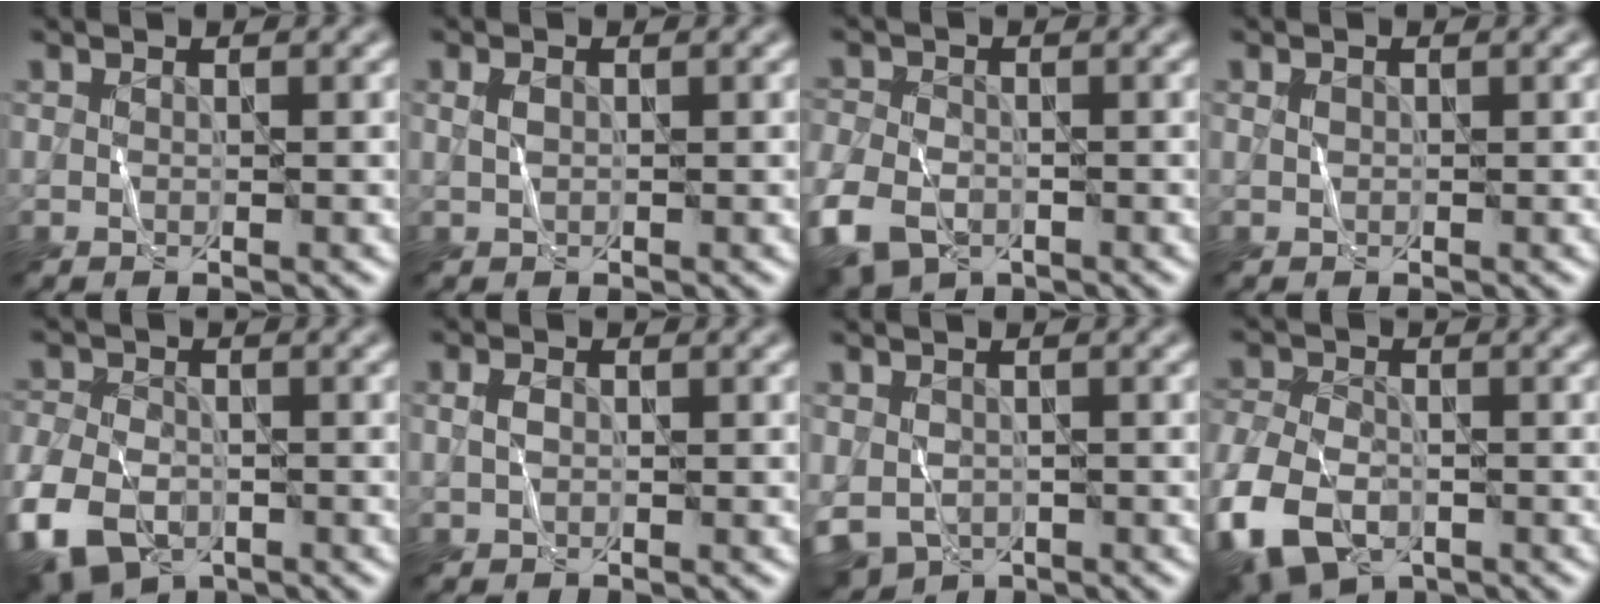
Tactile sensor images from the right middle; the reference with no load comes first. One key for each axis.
{"total": 1.2, "fx": 0.3, "fy": 0.8, "fz": 0.8, "tx": -0.021, "ty": 0.002, "tz": 0.007}
{"total": 6.3, "fx": -3.4, "fy": 3.9, "fz": 3.5, "tx": -0.087, "ty": -0.015, "tz": -0.075}
{"total": 0.8, "fx": 0.2, "fy": 0.7, "fz": 0.4, "tx": -0.008, "ty": 0.001, "tz": 0.001}
{"total": 9.3, "fx": -5.0, "fy": 5.8, "fz": 5.2, "tx": -0.118, "ty": -0.032, "tz": -0.094}
{"total": 1.4, "fx": 0.1, "fy": 1.1, "fz": 0.9, "tx": -0.019, "ty": 0.002, "tz": 0.003}
{"total": 3.7, "fx": -1.5, "fy": 2.6, "fz": 2.2, "tx": -0.045, "ty": -0.012, "tz": -0.027}
{"total": 10.2, "fx": -5.3, "fy": 6.1, "fz": 6.2, "tx": -0.146, "ty": -0.032, "tz": -0.101}